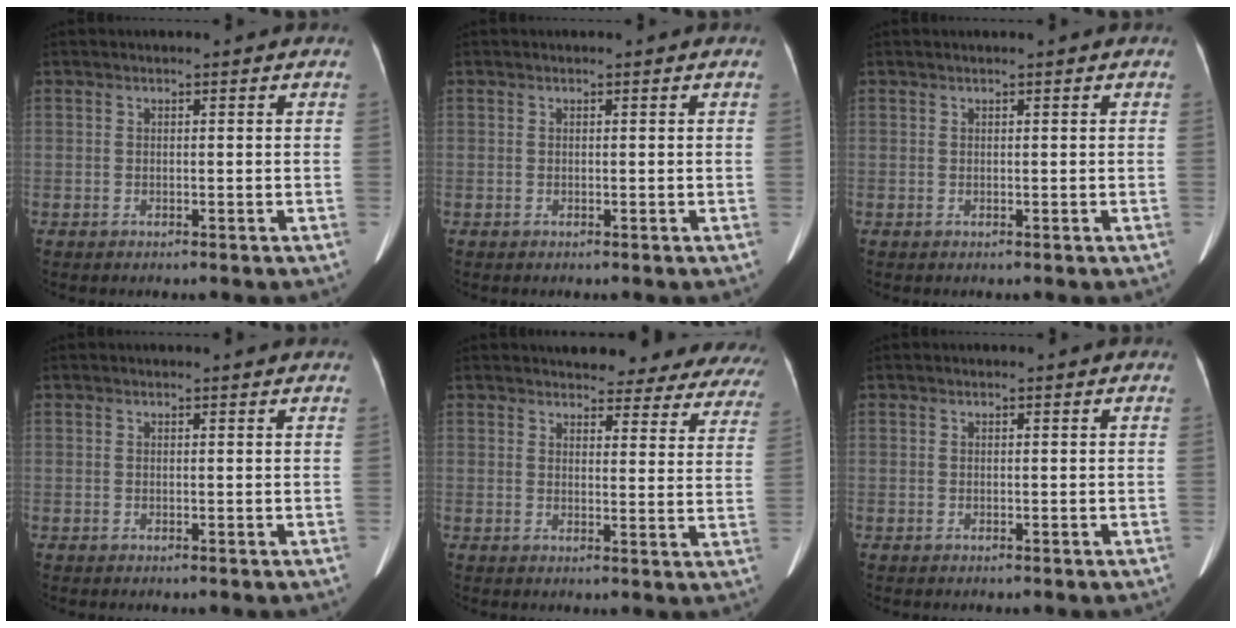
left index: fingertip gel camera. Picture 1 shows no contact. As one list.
[{"total": 0.0}, {"total": 0.0}, {"total": 1.2, "force": [1.2, 0.0, 0.3], "torque": [-0.010, 0.004, 0.012]}, {"total": 21.9, "force": [20.2, 5.7, 6.1], "torque": [-0.060, -0.058, 0.209]}, {"total": 0.0}]